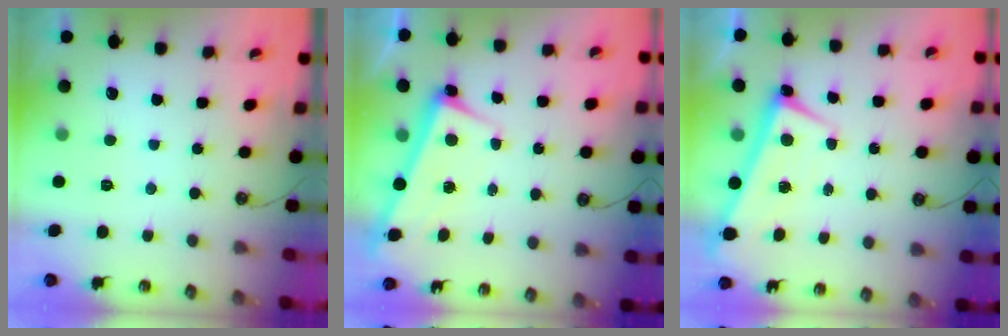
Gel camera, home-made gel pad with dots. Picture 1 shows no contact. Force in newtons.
{"total": 2.7, "press": 2.5, "slide": 1.0}
{"total": 1.3, "press": 1.0, "slide": 0.8}